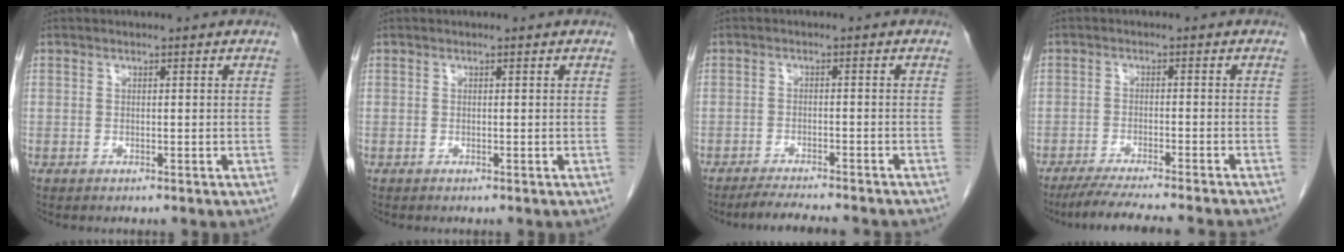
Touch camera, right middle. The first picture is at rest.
{"total": 0.0}
{"total": 8.7, "force": [-7.9, 0.9, 3.7], "torque": [-0.052, -0.013, -0.111]}
{"total": 12.3, "force": [-10.9, -0.2, 5.7], "torque": [-0.071, -0.022, -0.158]}